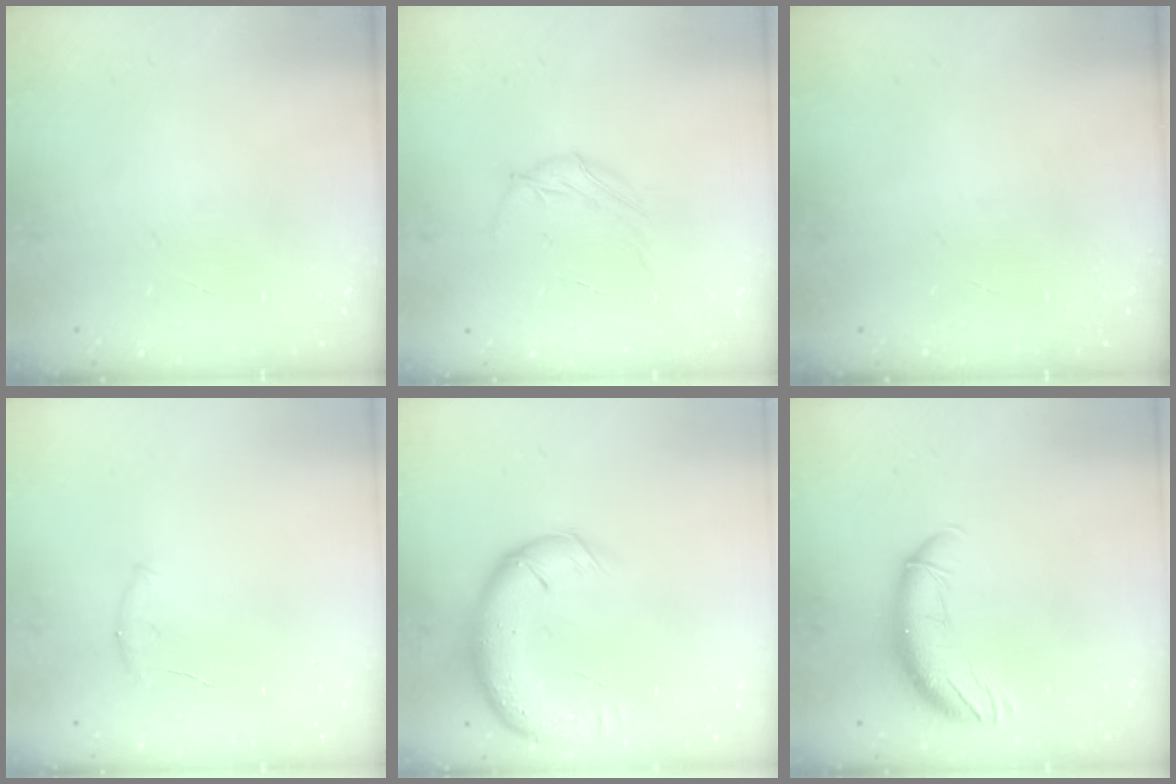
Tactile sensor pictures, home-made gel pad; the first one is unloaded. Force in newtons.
{"total": 5.7, "press": 5.6, "slide": 0.7}
{"total": 0.0}
{"total": 5.5, "press": 5.4, "slide": 1.3}
{"total": 14.1, "press": 13.5, "slide": 3.8}
{"total": 11.2, "press": 11.1, "slide": 1.7}